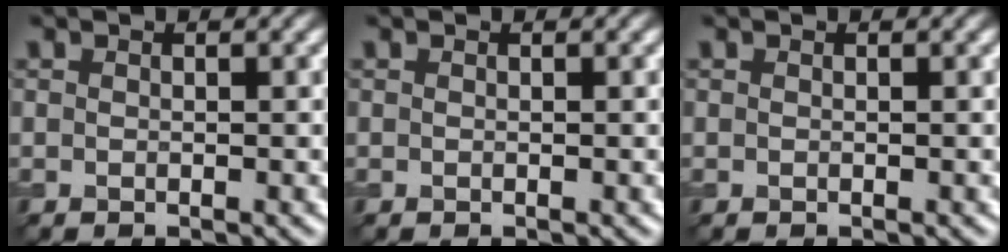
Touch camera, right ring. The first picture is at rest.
{"total": 0.0}
{"total": 0.0}